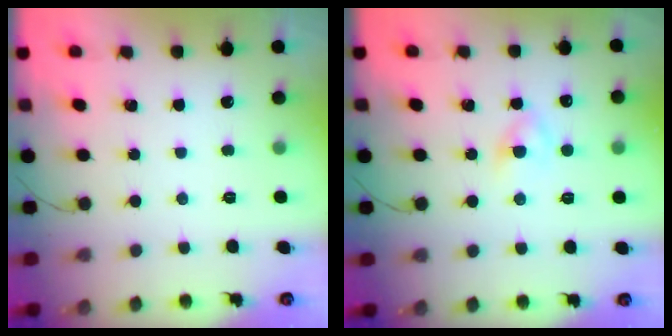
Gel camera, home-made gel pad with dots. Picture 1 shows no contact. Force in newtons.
{"total": 2.8, "press": 2.6, "slide": 1.2}